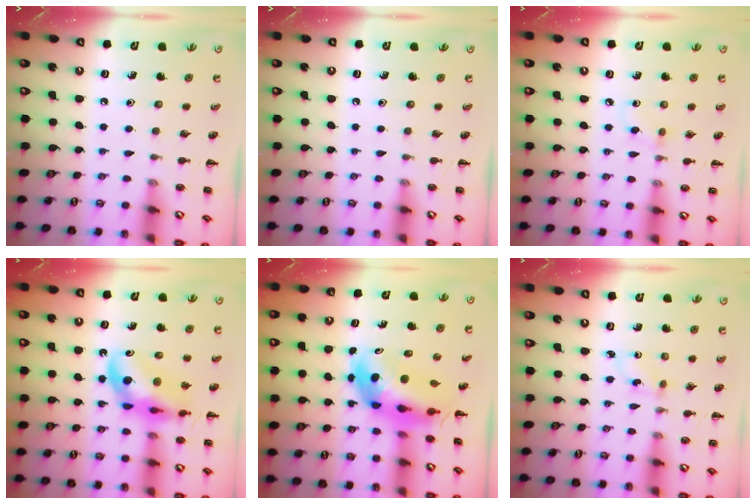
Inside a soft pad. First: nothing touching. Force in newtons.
{"total": 0.0}
{"total": 2.9, "press": 2.7, "slide": 1.0}
{"total": 12.9, "press": 12.4, "slide": 3.5}
{"total": 6.8, "press": 6.5, "slide": 2.1}
{"total": 1.2, "press": 1.1, "slide": 0.5}